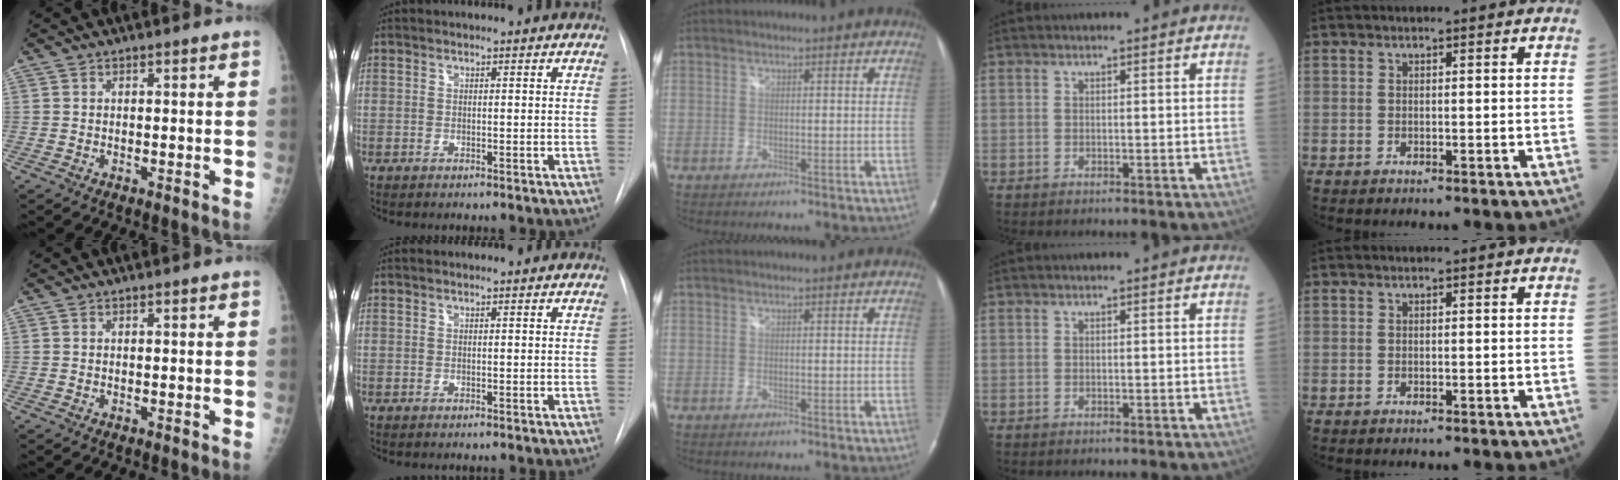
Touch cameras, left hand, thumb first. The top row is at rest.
{}